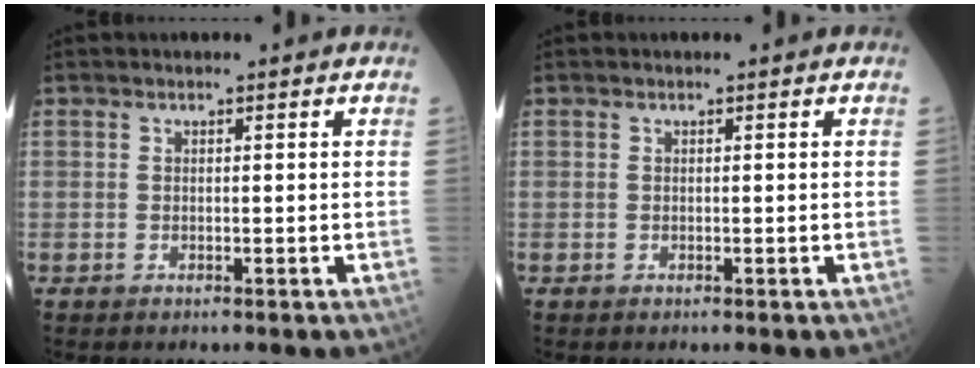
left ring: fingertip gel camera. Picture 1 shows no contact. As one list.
[{"total": 0.0}]